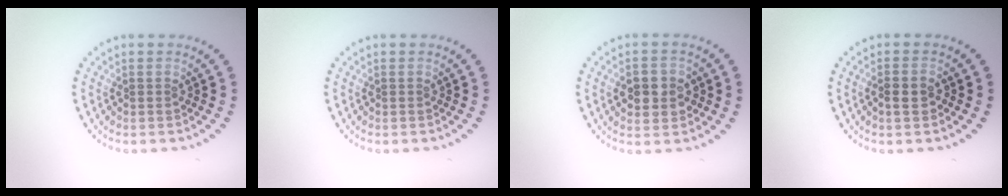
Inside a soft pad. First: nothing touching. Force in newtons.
{"total": 0.0}
{"total": 3.3, "press": 3.2, "slide": 0.4}
{"total": 1.3, "press": 1.2, "slide": 0.4}